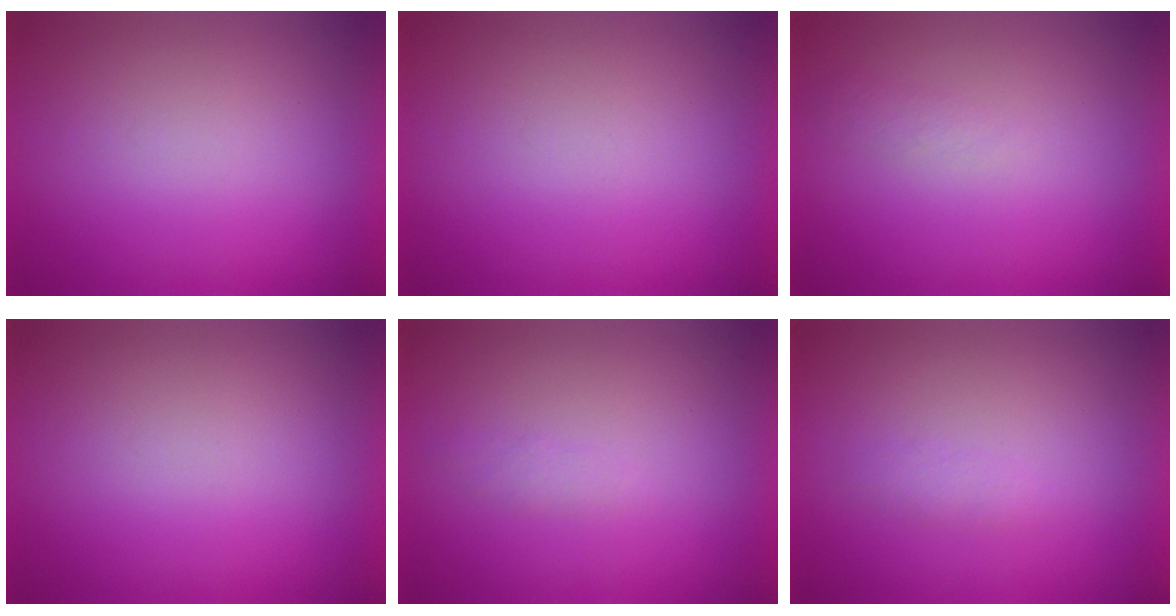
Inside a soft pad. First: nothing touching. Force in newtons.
{"total": 0.0}
{"total": 1.2}
{"total": 0.0}
{"total": 1.2}
{"total": 1.5}